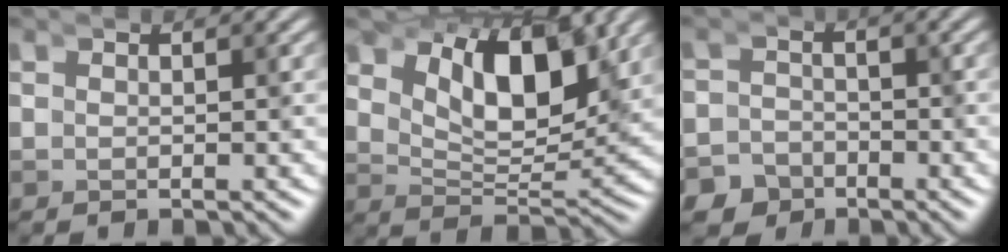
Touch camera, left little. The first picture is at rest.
{"total": 7.4, "force": [2.0, 3.8, 6.0], "torque": [-0.108, -0.008, 0.031]}
{"total": 6.0, "force": [-4.9, 3.5, 0.2], "torque": [-0.022, -0.029, -0.086]}